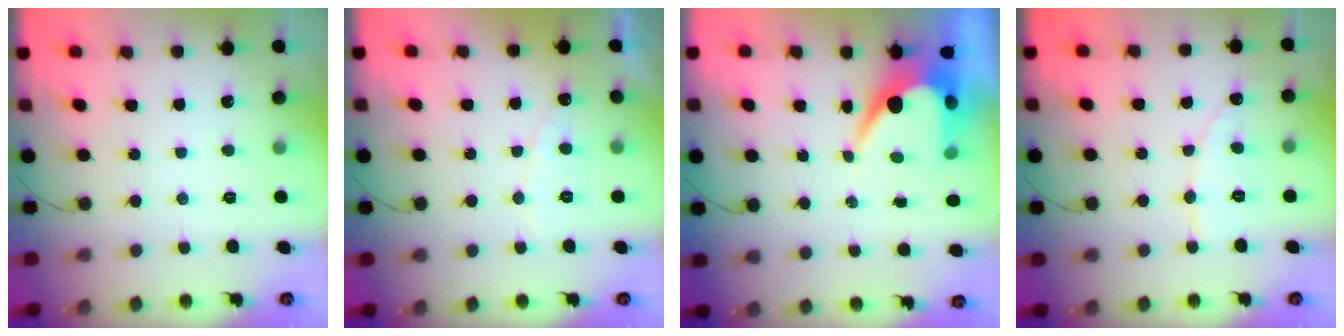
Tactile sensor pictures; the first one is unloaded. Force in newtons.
{"total": 4.9, "press": 4.8, "slide": 0.3}
{"total": 8.2, "press": 8.2, "slide": 0.4}
{"total": 6.4, "press": 6.4, "slide": 0.4}